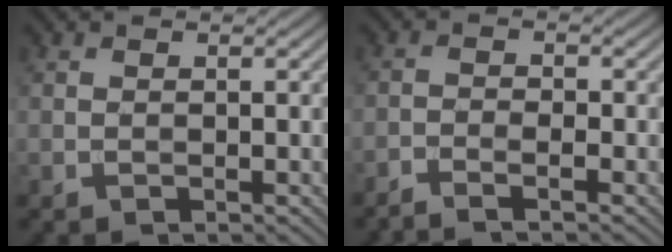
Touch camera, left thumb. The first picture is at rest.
{"total": 2.4, "force": [-1.9, 0.3, 1.4], "torque": [-0.030, -0.002, -0.043]}